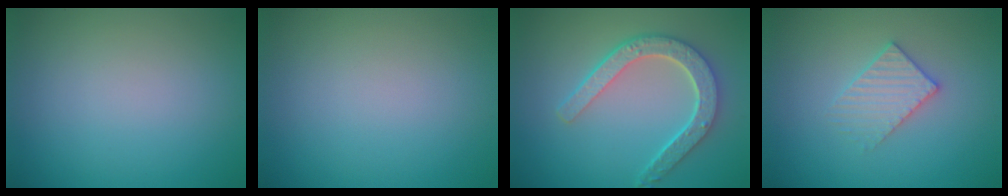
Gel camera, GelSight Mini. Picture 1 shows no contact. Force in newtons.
{"total": 0.0}
{"total": 5.1, "press": 4.0, "slide": 3.2}
{"total": 2.7, "press": 2.7, "slide": 0.5}